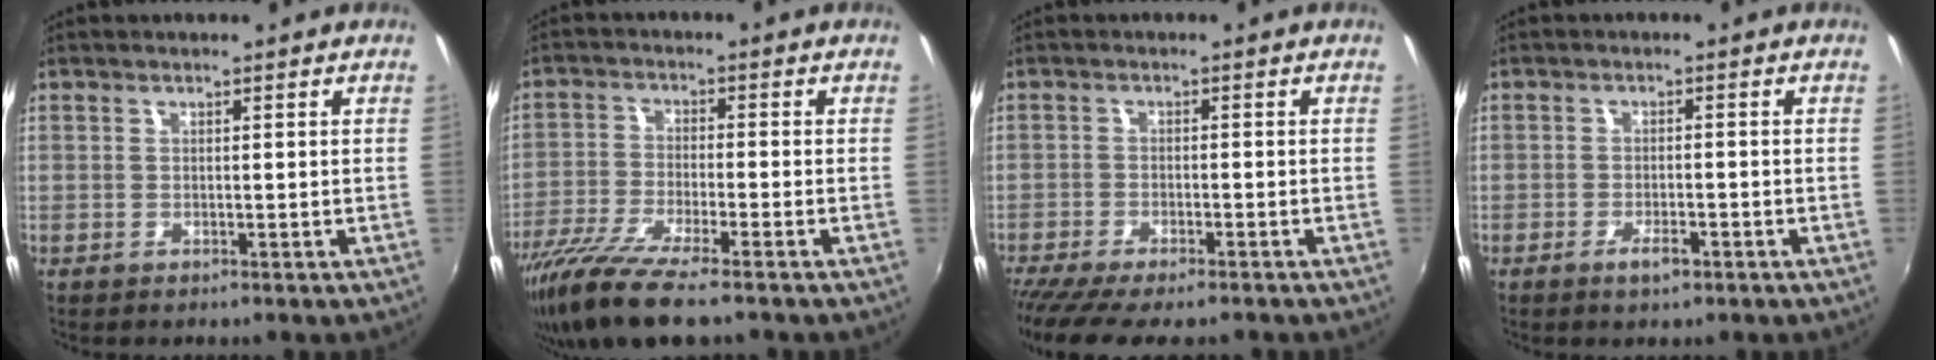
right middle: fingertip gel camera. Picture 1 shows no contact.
{"total": 11.6, "force": [-8.7, 1.5, 7.5], "torque": [-0.168, -0.039, -0.165]}
{"total": 11.1, "force": [-9.3, 1.9, 5.8], "torque": [-0.133, -0.042, -0.154]}
{"total": 3.0, "force": [-1.9, 1.0, 2.0], "torque": [-0.045, -0.003, -0.034]}